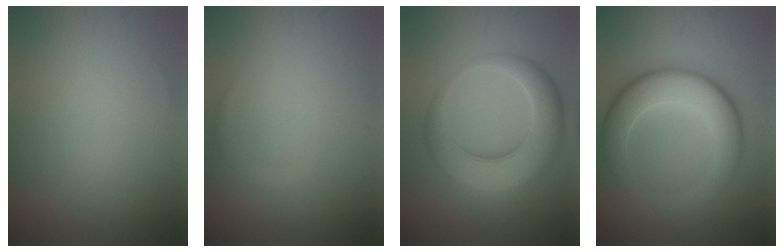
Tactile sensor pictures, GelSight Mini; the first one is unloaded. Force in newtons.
{"total": 1.0, "press": 1.0, "slide": 0.1}
{"total": 8.1, "press": 8.1, "slide": 0.2}
{"total": 8.2, "press": 8.2, "slide": 0.6}